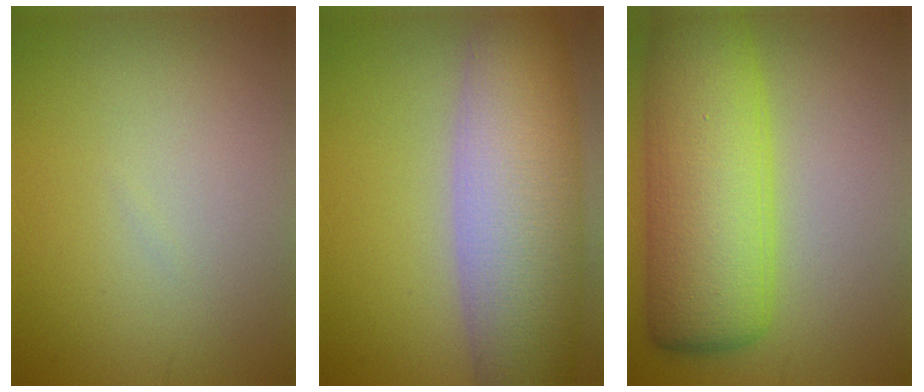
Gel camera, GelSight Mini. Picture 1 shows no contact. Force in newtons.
{"total": 11.1, "press": 11.1, "slide": 0.7}
{"total": 10.5, "press": 10.5, "slide": 0.3}